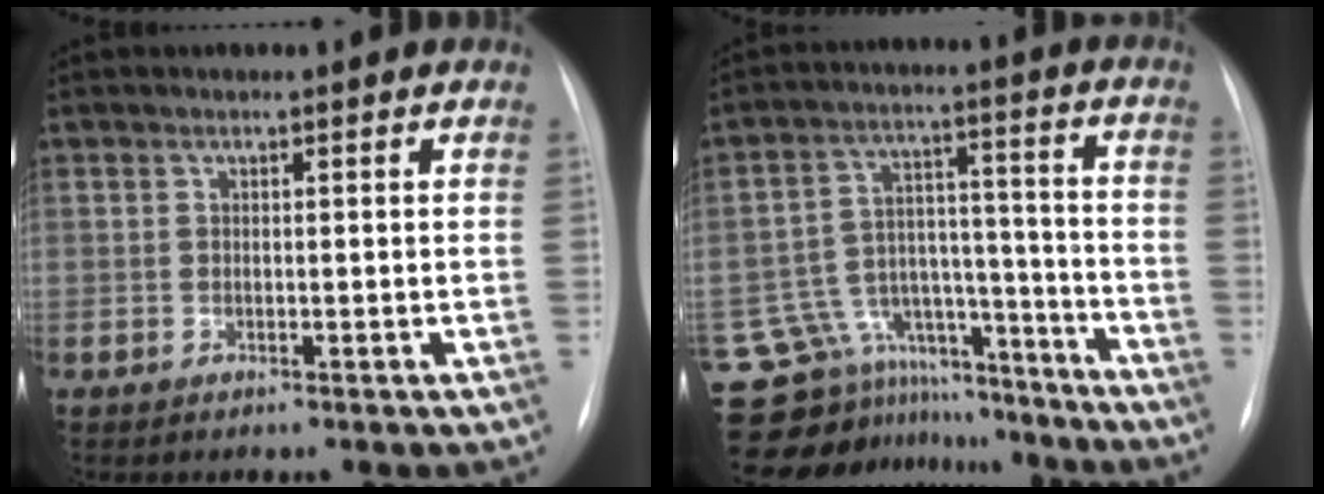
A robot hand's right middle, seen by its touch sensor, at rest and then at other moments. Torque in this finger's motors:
{"motor_torque": [1.11, -1.04, 0.38, -0.07]}